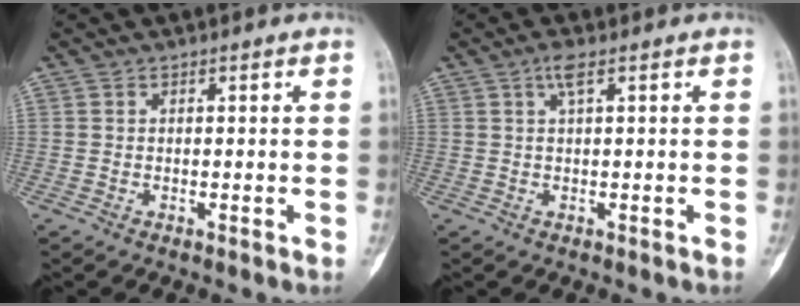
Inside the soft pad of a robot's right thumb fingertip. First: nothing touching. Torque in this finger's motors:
{"motor_torque": [0.99, 0.99, 0.38, -0.47, 0.18]}